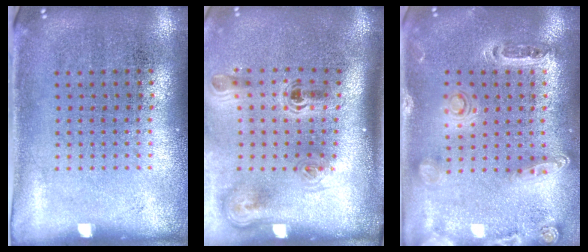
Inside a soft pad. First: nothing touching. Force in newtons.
{"total": 2.3, "press": 1.5, "slide": 1.7}
{"total": 1.4, "press": 1.3, "slide": 0.3}